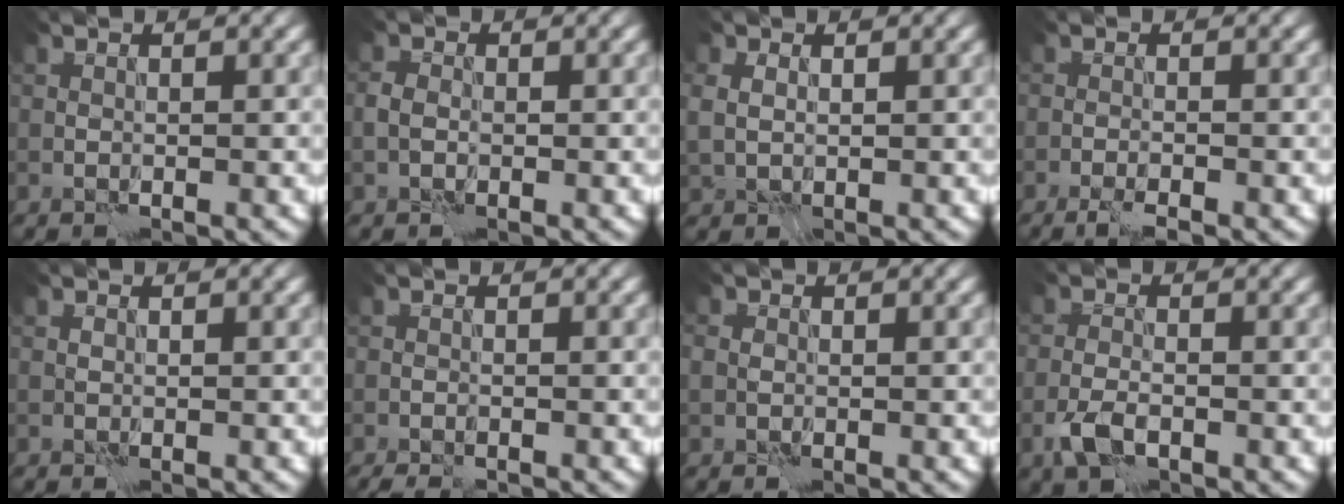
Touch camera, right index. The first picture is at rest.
{"total": 1.1, "force": [-0.5, 0.8, 0.5], "torque": [-0.009, 0.003, -0.017]}
{"total": 1.9, "force": [0.6, 1.6, 0.9], "torque": [-0.025, 0.000, 0.014]}
{"total": 2.0, "force": [-1.7, 0.0, 1.1], "torque": [-0.028, -0.003, -0.032]}
{"total": 0.0}
{"total": 1.8, "force": [-1.7, 0.2, 0.6], "torque": [-0.015, 0.002, -0.024]}
{"total": 0.7, "force": [-0.3, 0.6, 0.1], "torque": [0.000, -0.002, -0.009]}
{"total": 2.5, "force": [-1.4, 1.0, 1.8], "torque": [-0.040, -0.004, -0.031]}